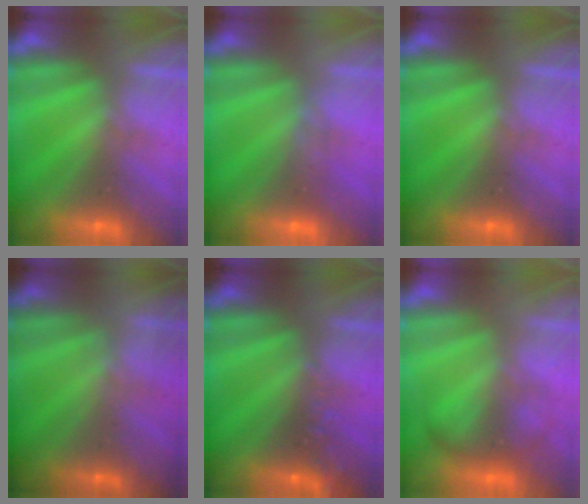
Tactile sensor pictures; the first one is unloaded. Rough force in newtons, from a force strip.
{"total": 3.5}
{"total": 0.0}
{"total": 1.9}
{"total": 2.4}
{"total": 2.1}